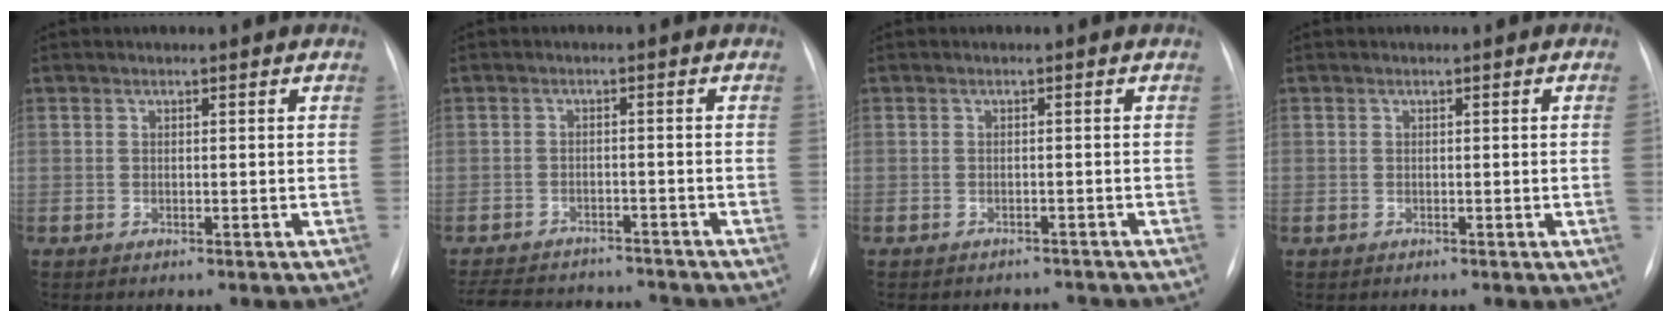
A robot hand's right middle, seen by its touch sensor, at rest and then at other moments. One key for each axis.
{"total": 12.8, "fx": -11.7, "fy": 3.5, "fz": 3.8, "tx": -0.085, "ty": 0.002, "tz": -0.158}
{"total": 4.4, "fx": -4.2, "fy": 1.2, "fz": 0.2, "tx": 0.002, "ty": 0.000, "tz": -0.047}
{"total": 0.9, "fx": -0.1, "fy": -0.3, "fz": 0.9, "tx": -0.012, "ty": -0.002, "tz": 0.001}